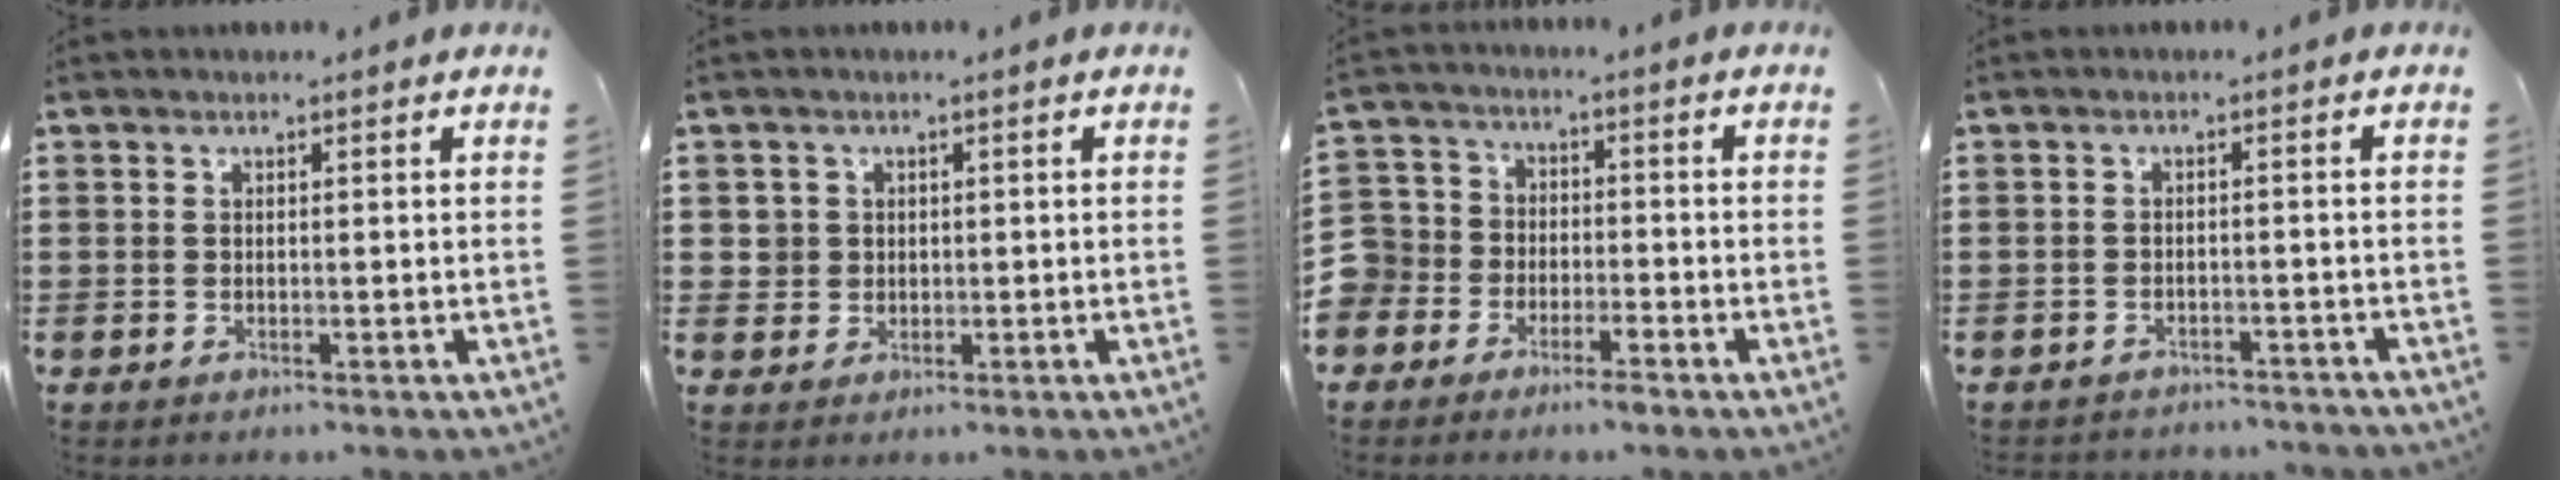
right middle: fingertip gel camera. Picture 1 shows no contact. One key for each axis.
{"total": 2.8, "fx": 0.4, "fy": 2.7, "fz": 0.4, "tx": -0.021, "ty": 0.011, "tz": 0.003}
{"total": 5.2, "fx": -3.8, "fy": 3.5, "fz": -0.1, "tx": -0.031, "ty": -0.001, "tz": -0.086}
{"total": 2.1, "fx": -2.1, "fy": 0.4, "fz": -0.1, "tx": -0.004, "ty": 0.001, "tz": -0.046}